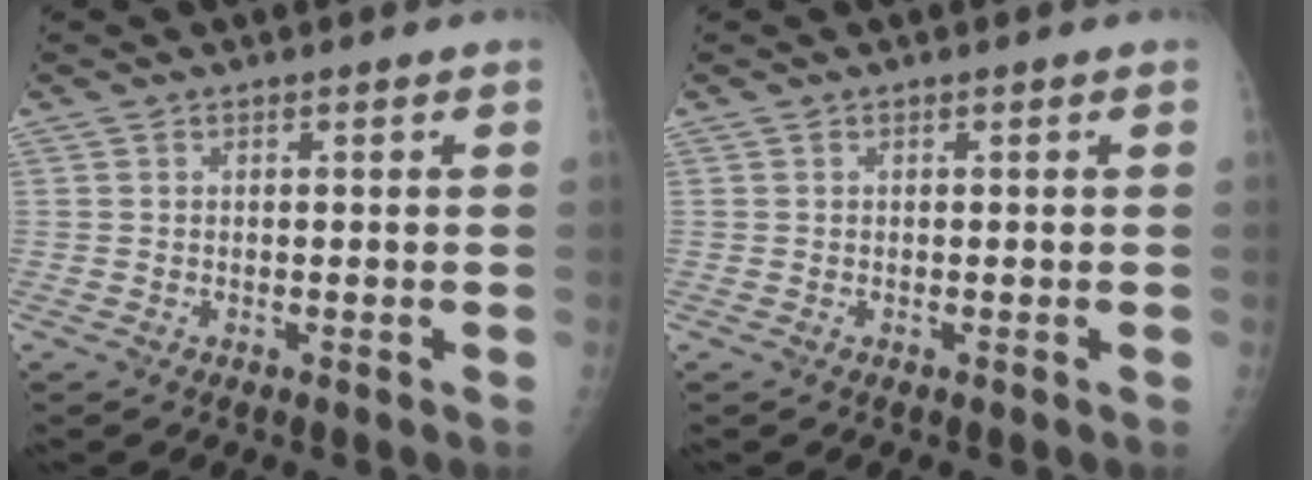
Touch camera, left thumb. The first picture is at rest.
{"total": 0.0}